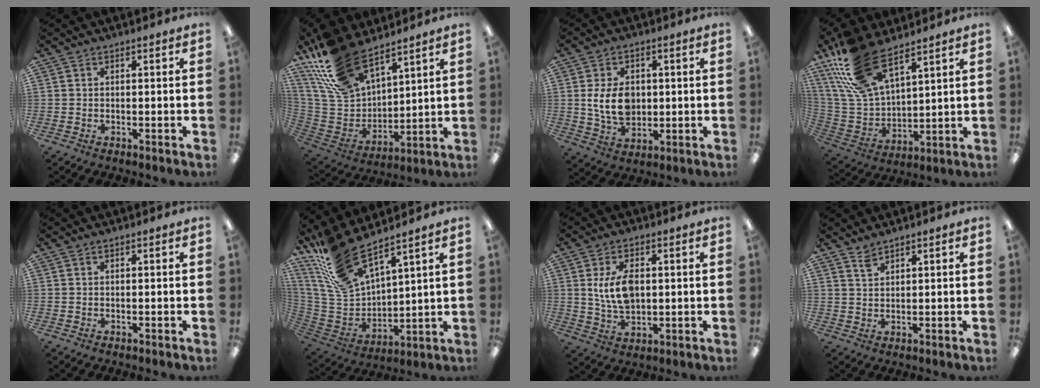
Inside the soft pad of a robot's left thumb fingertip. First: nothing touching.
{"total": 20.5, "force": [14.6, 10.0, 10.4], "torque": [-0.241, -0.073, 0.274]}
{"total": 9.7, "force": [1.0, 6.9, 6.8], "torque": [-0.139, 0.002, 0.016]}
{"total": 20.0, "force": [13.3, 9.3, 11.8], "torque": [-0.271, -0.052, 0.243]}
{"total": 0.0}
{"total": 17.3, "force": [14.2, 5.0, 8.6], "torque": [-0.217, -0.093, 0.258]}
{"total": 8.8, "force": [1.7, 5.4, 6.8], "torque": [-0.130, 0.002, 0.027]}
{"total": 2.5, "force": [2.2, 0.7, 0.8], "torque": [-0.019, -0.003, 0.043]}